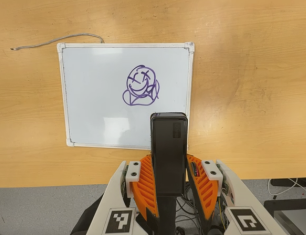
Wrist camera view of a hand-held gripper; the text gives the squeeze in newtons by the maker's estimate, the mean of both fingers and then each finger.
{"total": 4.2, "left": 2.9, "right": 5.4}